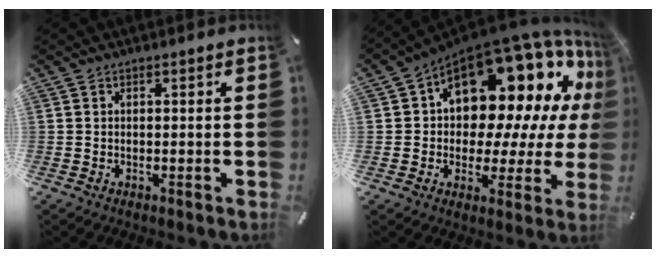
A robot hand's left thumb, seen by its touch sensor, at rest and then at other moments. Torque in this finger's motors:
{"motor_torque": [2.50, 2.50, 1.98, -0.79, 0.23]}